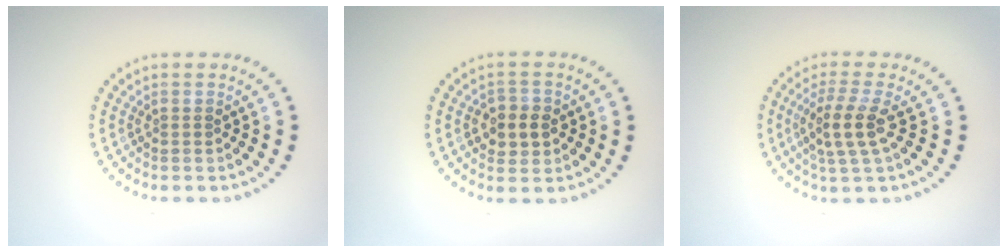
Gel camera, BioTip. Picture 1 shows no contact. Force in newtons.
{"total": 2.8, "press": 2.8, "slide": 0.4}
{"total": 3.2, "press": 2.7, "slide": 1.8}